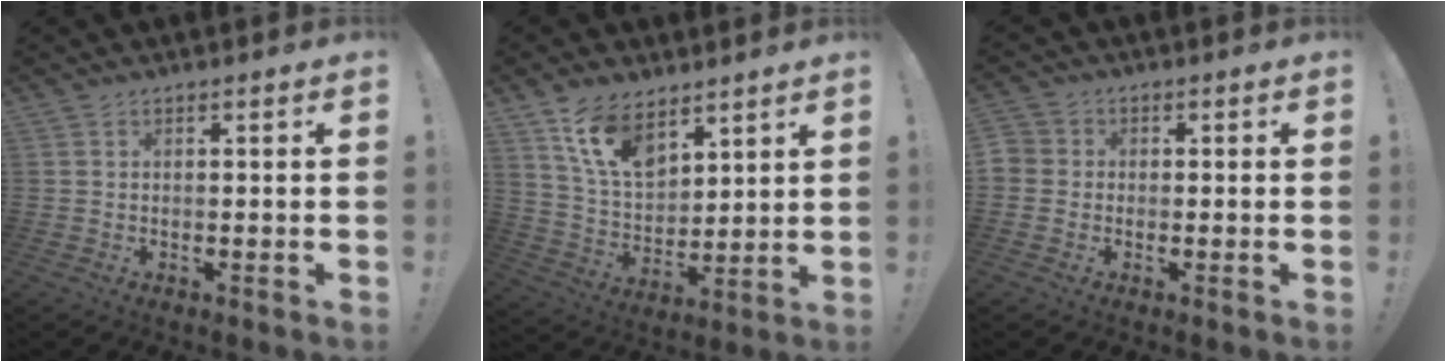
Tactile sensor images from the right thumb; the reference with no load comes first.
{"total": 13.4, "force": [9.1, 7.0, 6.8], "torque": [-0.130, -0.046, 0.175]}
{"total": 3.5, "force": [-1.0, 3.1, 1.1], "torque": [-0.021, 0.008, -0.019]}